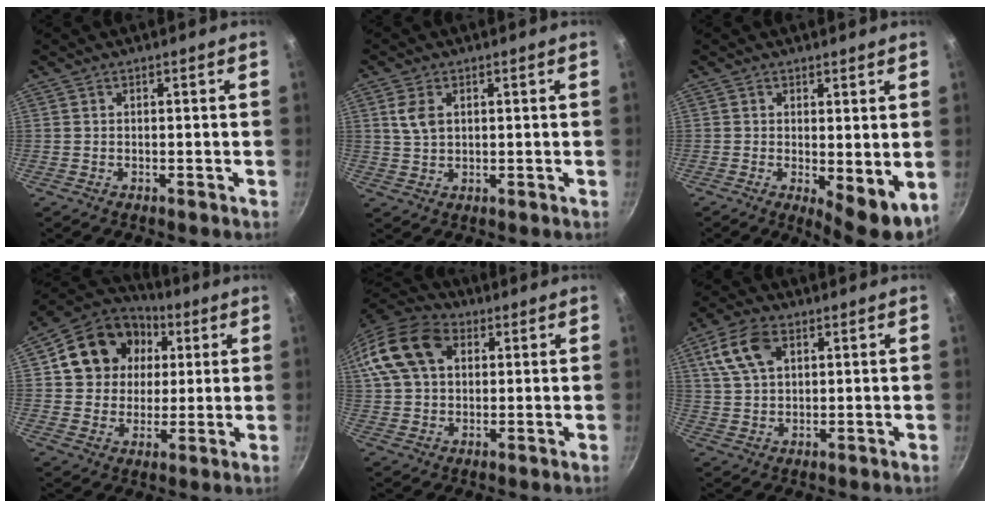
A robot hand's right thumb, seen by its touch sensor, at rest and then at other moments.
{"total": 4.4, "force": [1.4, 2.9, 3.1], "torque": [-0.053, -0.004, 0.027]}
{"total": 6.9, "force": [0.0, 2.7, 6.3], "torque": [-0.081, -0.018, 0.005]}
{"total": 16.8, "force": [4.5, 14.1, 7.9], "torque": [-0.123, 0.017, 0.070]}
{"total": 17.6, "force": [5.5, 12.4, 11.2], "torque": [-0.226, 0.025, 0.089]}
{"total": 9.9, "force": [4.0, 6.1, 6.7], "torque": [-0.120, 0.005, 0.074]}